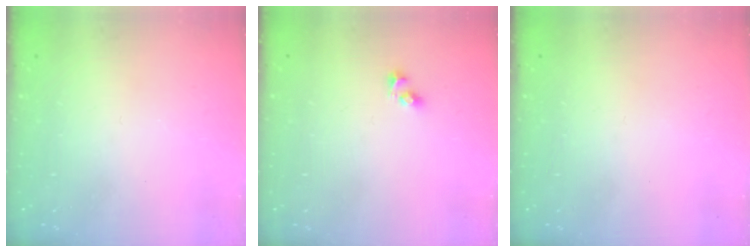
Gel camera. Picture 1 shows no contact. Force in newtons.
{"total": 2.7, "press": 2.5, "slide": 1.2}
{"total": 0.0}